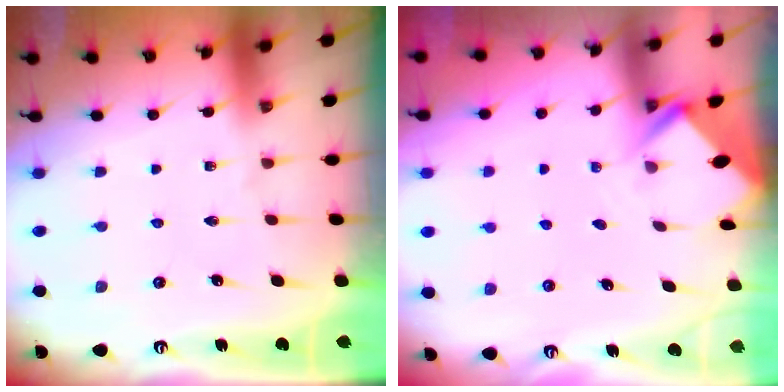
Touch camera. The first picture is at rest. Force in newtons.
{"total": 2.2, "press": 2.2, "slide": 0.1}